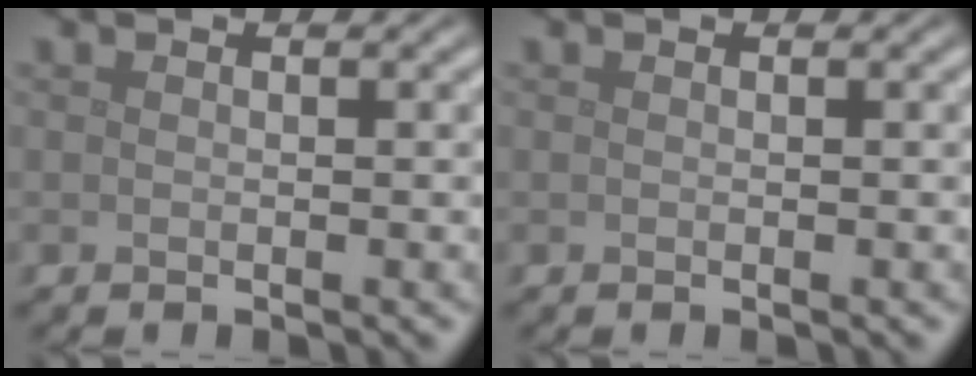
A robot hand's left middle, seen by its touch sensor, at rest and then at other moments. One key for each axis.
{"total": 0.0}